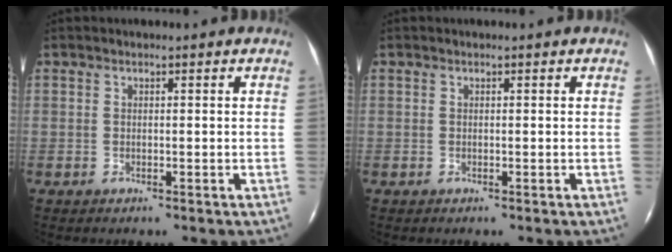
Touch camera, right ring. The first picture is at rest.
{"total": 0.0}